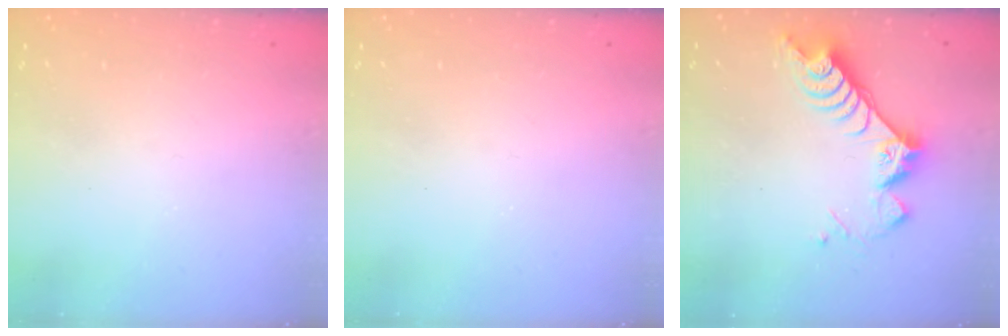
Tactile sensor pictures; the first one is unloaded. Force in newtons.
{"total": 0.0}
{"total": 10.1, "press": 10.0, "slide": 1.0}